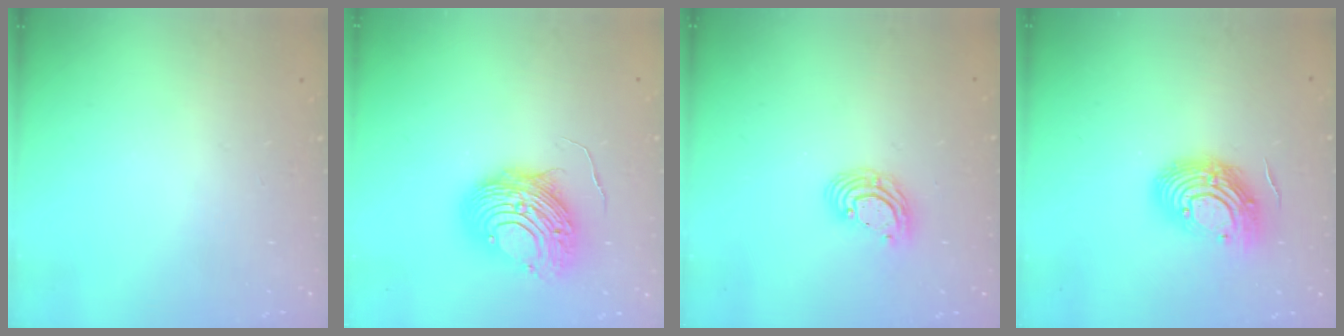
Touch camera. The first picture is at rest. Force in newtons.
{"total": 12.7, "press": 12.7, "slide": 1.3}
{"total": 7.3, "press": 7.1, "slide": 1.3}
{"total": 13.5, "press": 13.5, "slide": 1.3}